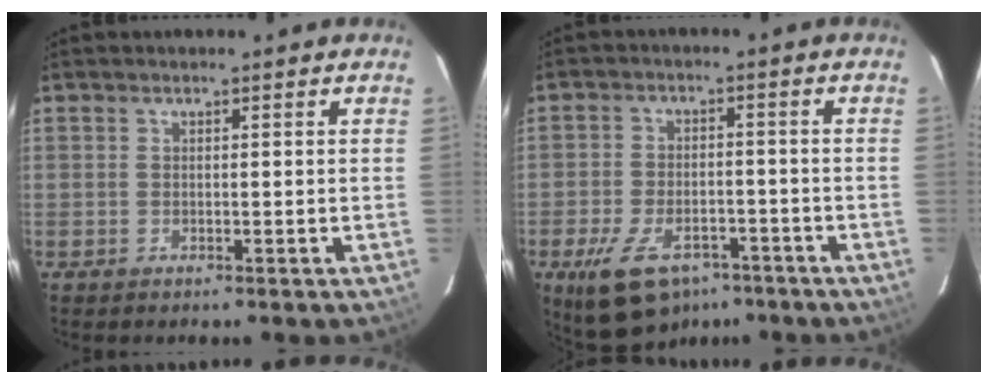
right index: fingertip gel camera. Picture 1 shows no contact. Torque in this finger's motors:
{"motor_torque": [0.93, -0.91, 0.29, 0.07]}